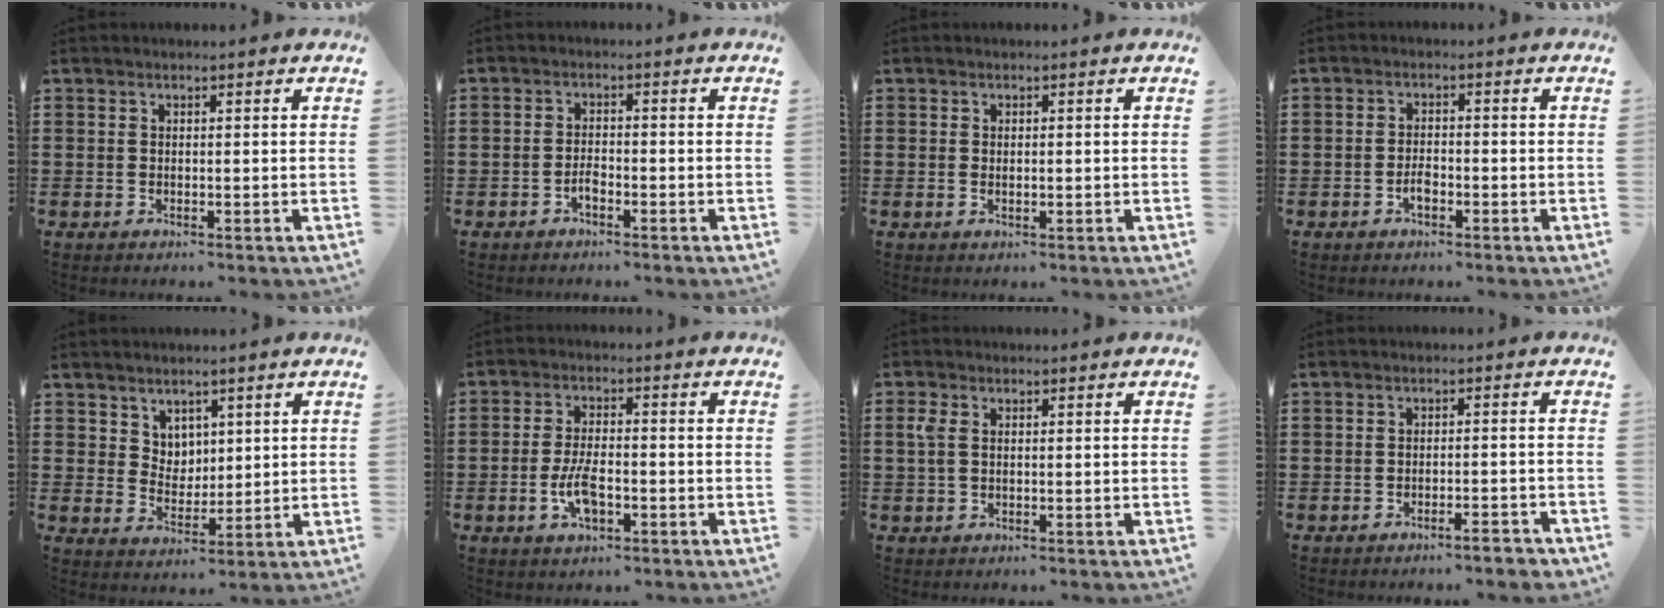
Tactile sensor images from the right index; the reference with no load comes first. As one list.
[{"total": 1.9, "force": [-1.2, 0.9, 1.2], "torque": [-0.025, 0.002, -0.024]}, {"total": 0.6, "force": [0.0, 0.3, 0.6], "torque": [-0.012, 0.002, 0.000]}, {"total": 2.2, "force": [-1.1, 1.1, 1.6], "torque": [-0.032, 0.003, -0.022]}, {"total": 4.4, "force": [2.8, 3.3, 0.4], "torque": [-0.025, 0.004, 0.054]}, {"total": 5.8, "force": [-1.9, 2.4, 4.9], "torque": [-0.109, -0.001, -0.040]}, {"total": 2.3, "force": [0.2, 1.4, 1.9], "torque": [-0.048, 0.004, 0.001]}, {"total": 2.6, "force": [-2.3, 0.1, 1.1], "torque": [-0.020, 0.001, -0.048]}]